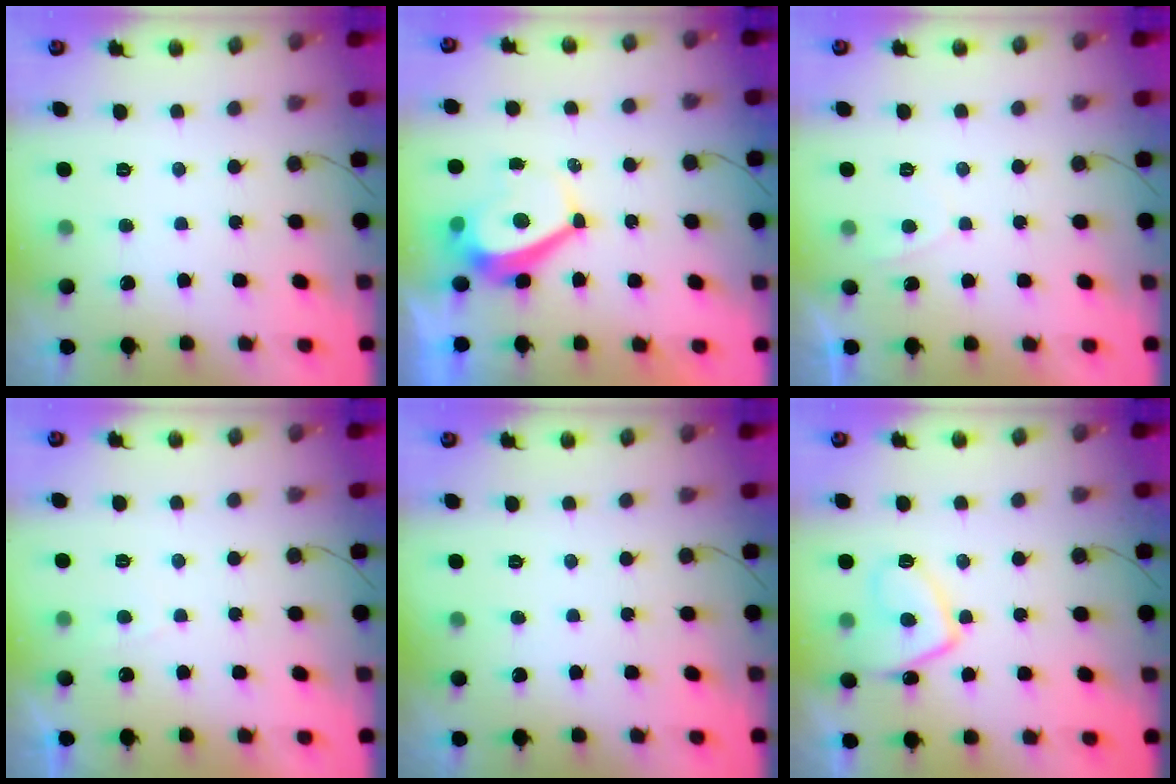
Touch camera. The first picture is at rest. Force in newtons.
{"total": 4.0, "press": 3.9, "slide": 0.3}
{"total": 0.7, "press": 0.4, "slide": 0.5}
{"total": 0.9, "press": 0.7, "slide": 0.5}
{"total": 0.0}
{"total": 8.3, "press": 8.2, "slide": 1.6}